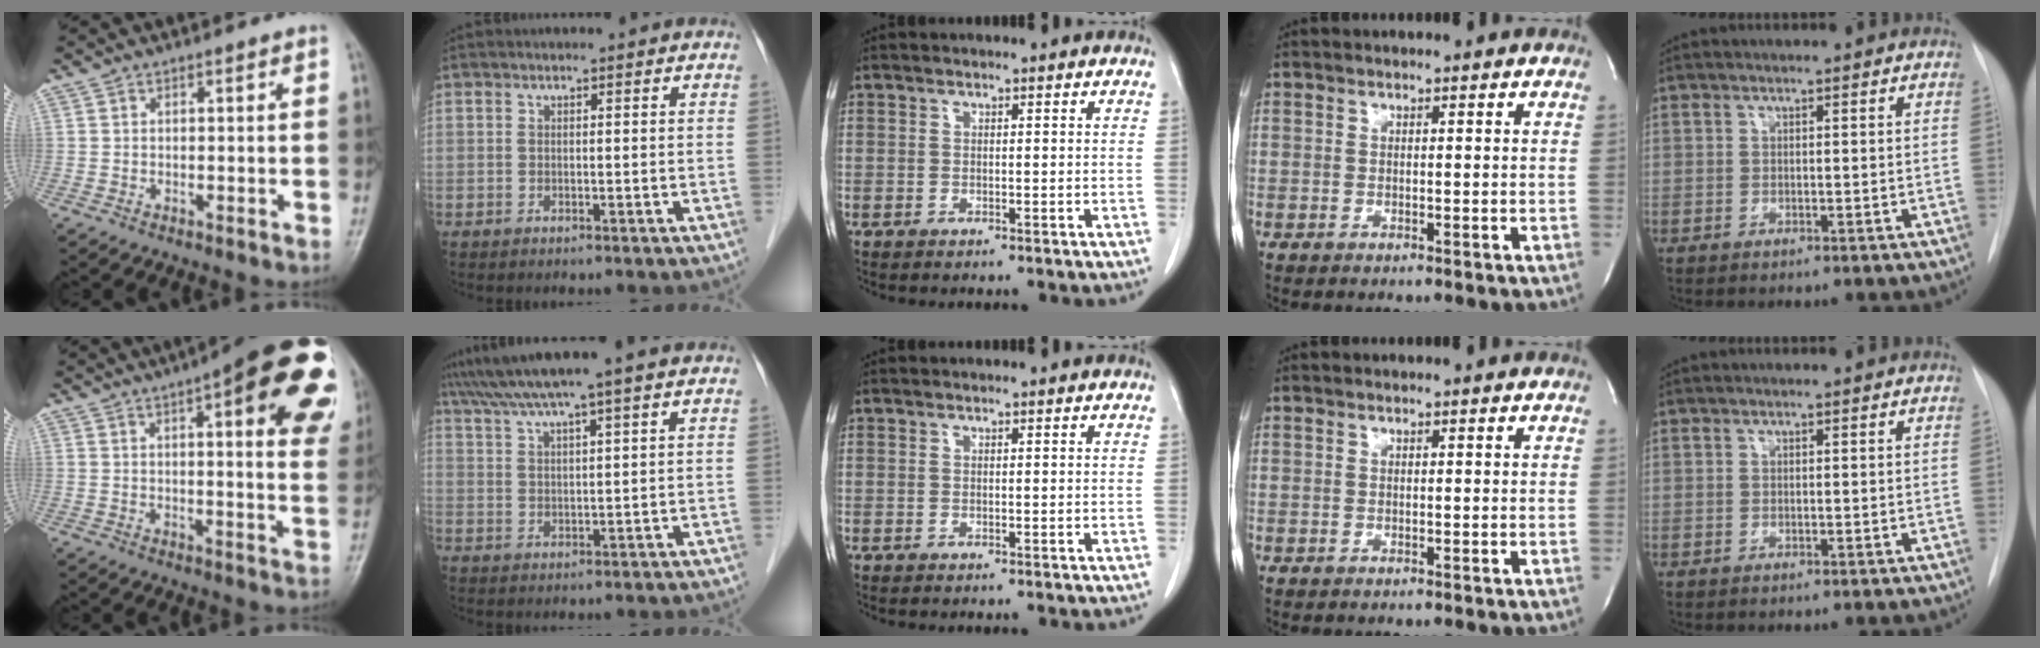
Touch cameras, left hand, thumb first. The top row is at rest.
{"thumb": {"total": 23.7, "force": [9.4, 7.0, 20.6], "torque": [-0.210, -0.004, 0.112]}, "index": {"total": 8.5, "force": [6.9, -1.1, 4.8], "torque": [-0.089, 0.028, 0.109]}}